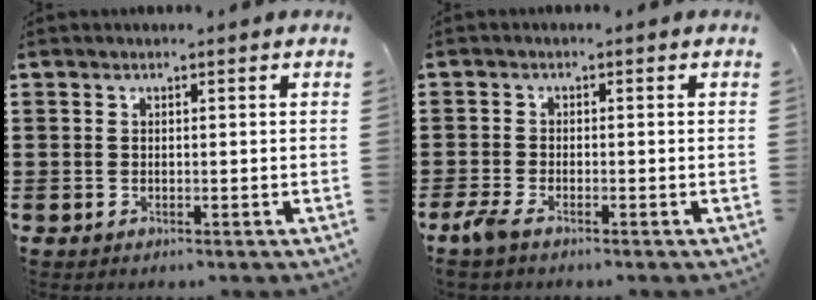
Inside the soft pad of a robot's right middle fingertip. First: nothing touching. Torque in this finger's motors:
{"motor_torque": [2.14, 0.00, 0.05, 0.07]}